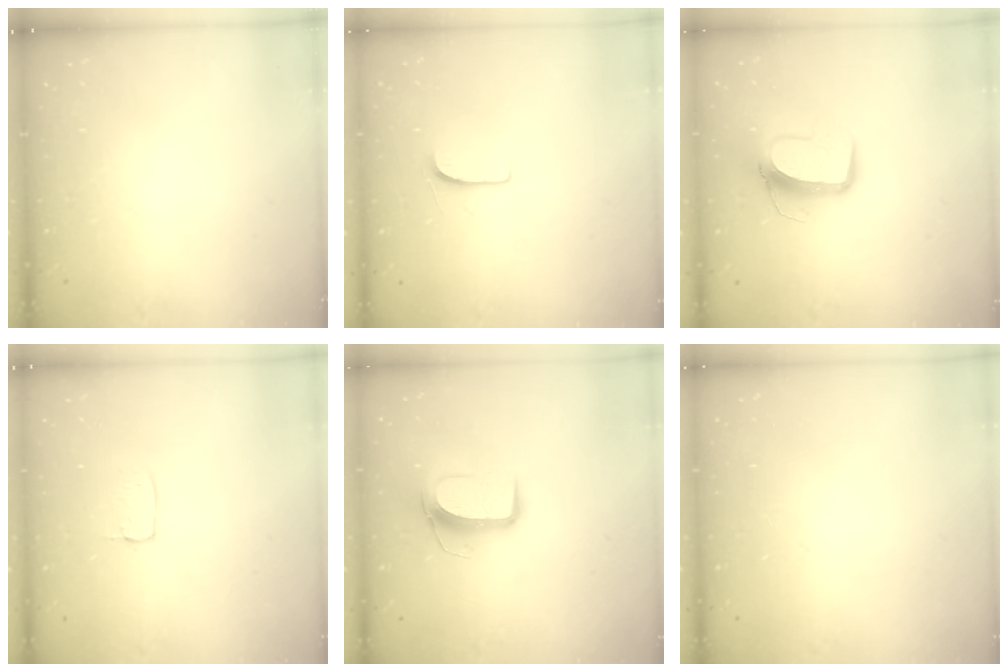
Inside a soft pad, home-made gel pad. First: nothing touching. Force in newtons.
{"total": 5.9, "press": 5.9, "slide": 0.4}
{"total": 10.7, "press": 10.6, "slide": 1.1}
{"total": 3.4, "press": 3.4, "slide": 0.1}
{"total": 9.9, "press": 9.9, "slide": 0.6}
{"total": 0.0}